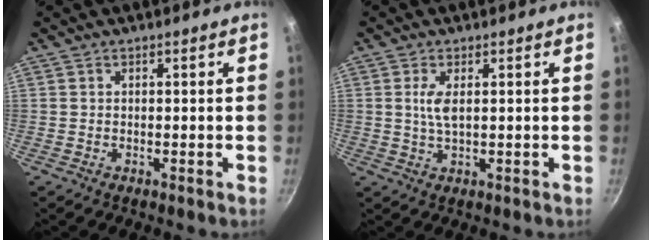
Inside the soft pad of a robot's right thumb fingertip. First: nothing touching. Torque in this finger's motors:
{"motor_torque": [0.80, 0.66, 0.83, 0.27, 0.28]}